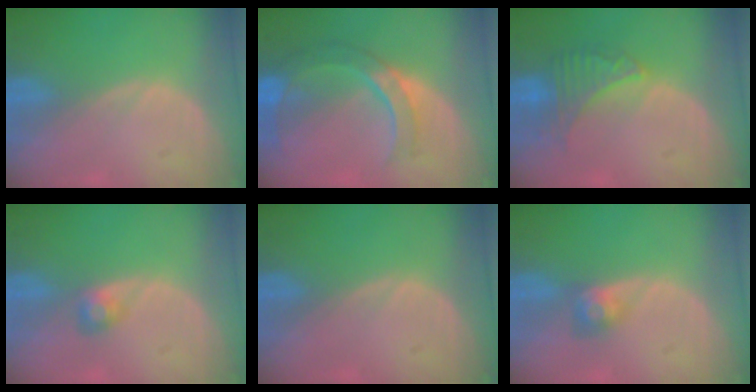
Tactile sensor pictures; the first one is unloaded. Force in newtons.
{"total": 8.9, "press": 7.8, "slide": 4.1}
{"total": 5.2, "press": 5.2, "slide": 0.4}
{"total": 2.1, "press": 2.1, "slide": 0.2}
{"total": 0.0}
{"total": 3.0, "press": 2.6, "slide": 1.5}